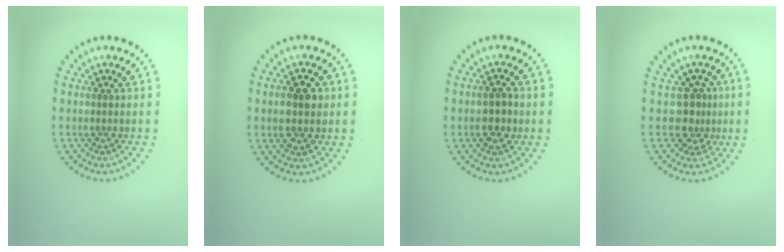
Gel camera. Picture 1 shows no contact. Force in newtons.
{"total": 3.6, "press": 3.5, "slide": 0.3}
{"total": 2.3, "press": 2.3, "slide": 0.3}
{"total": 2.6, "press": 1.9, "slide": 1.8}